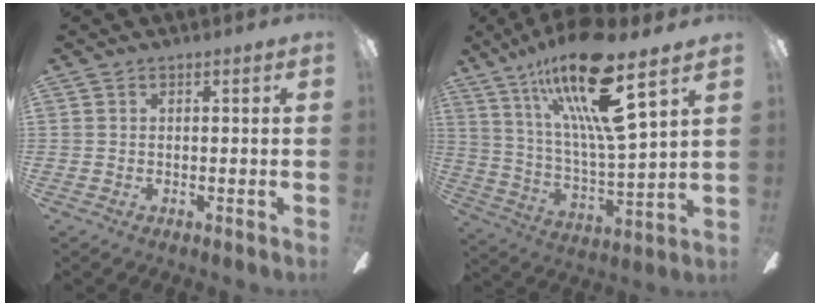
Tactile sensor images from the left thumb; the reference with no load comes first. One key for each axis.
{"total": 21.7, "fx": 13.8, "fy": 4.3, "fz": 16.2, "tx": -0.314, "ty": -0.065, "tz": 0.217}